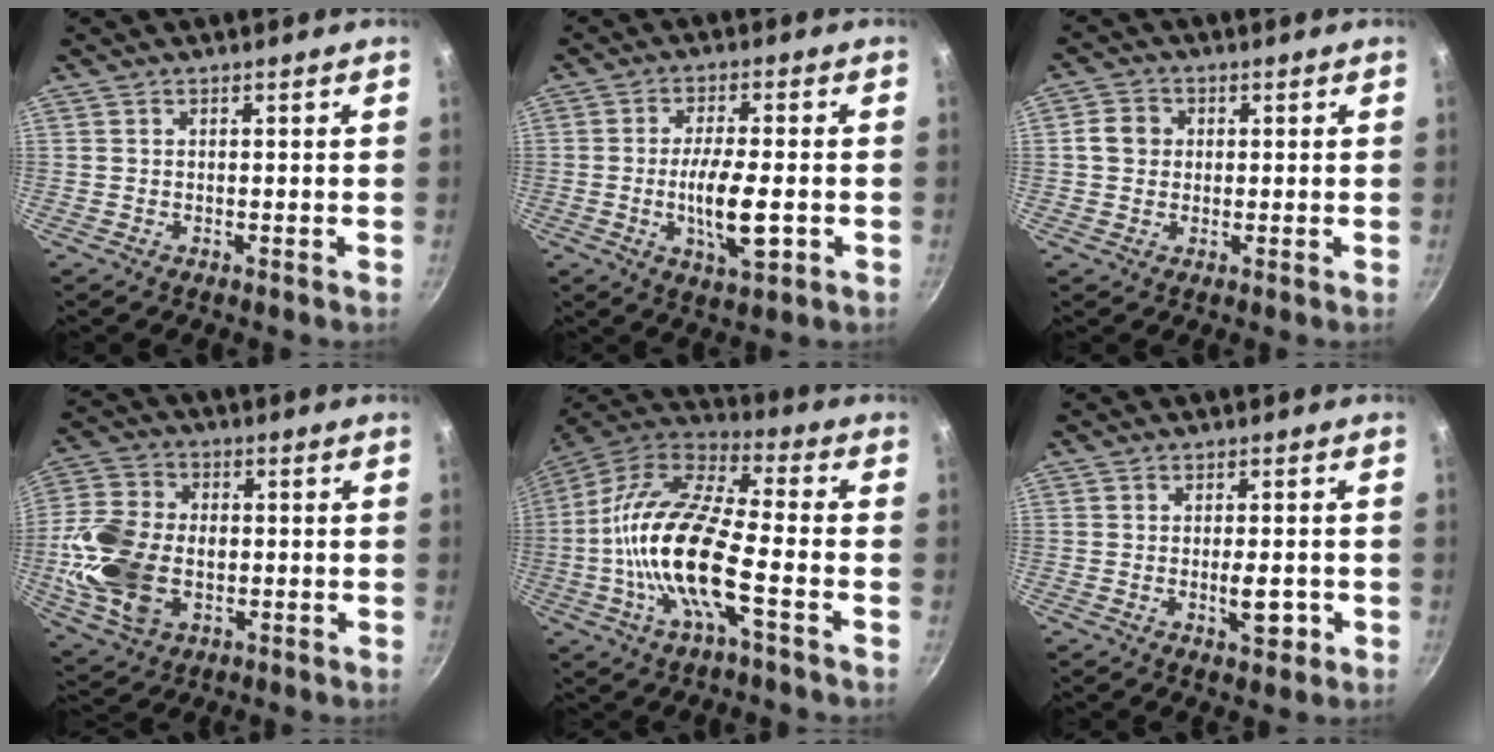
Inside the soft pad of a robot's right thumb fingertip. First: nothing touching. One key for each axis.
{"total": 10.1, "fx": -2.1, "fy": 3.1, "fz": 9.3, "tx": -0.165, "ty": 0.002, "tz": -0.036}
{"total": 4.4, "fx": 0.4, "fy": 3.9, "fz": 1.9, "tx": -0.018, "ty": 0.008, "tz": -0.002}
{"total": 16.8, "fx": -2.1, "fy": 11.5, "fz": 12.1, "tx": -0.234, "ty": 0.014, "tz": -0.038}
{"total": 19.3, "fx": -4.4, "fy": 6.5, "fz": 17.6, "tx": -0.343, "ty": 0.040, "tz": -0.103}
{"total": 4.8, "fx": -1.2, "fy": 2.0, "fz": 4.1, "tx": -0.046, "ty": 0.002, "tz": -0.016}